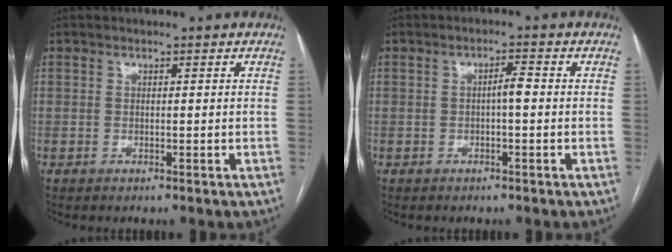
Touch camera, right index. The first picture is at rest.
{"total": 2.0, "force": [-0.2, 0.3, 2.0], "torque": [-0.032, 0.005, -0.004]}